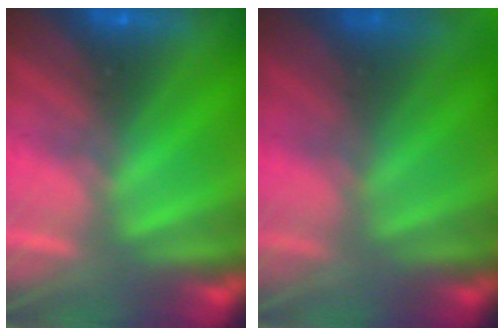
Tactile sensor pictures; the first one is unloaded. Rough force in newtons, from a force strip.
{"total": 9.9}